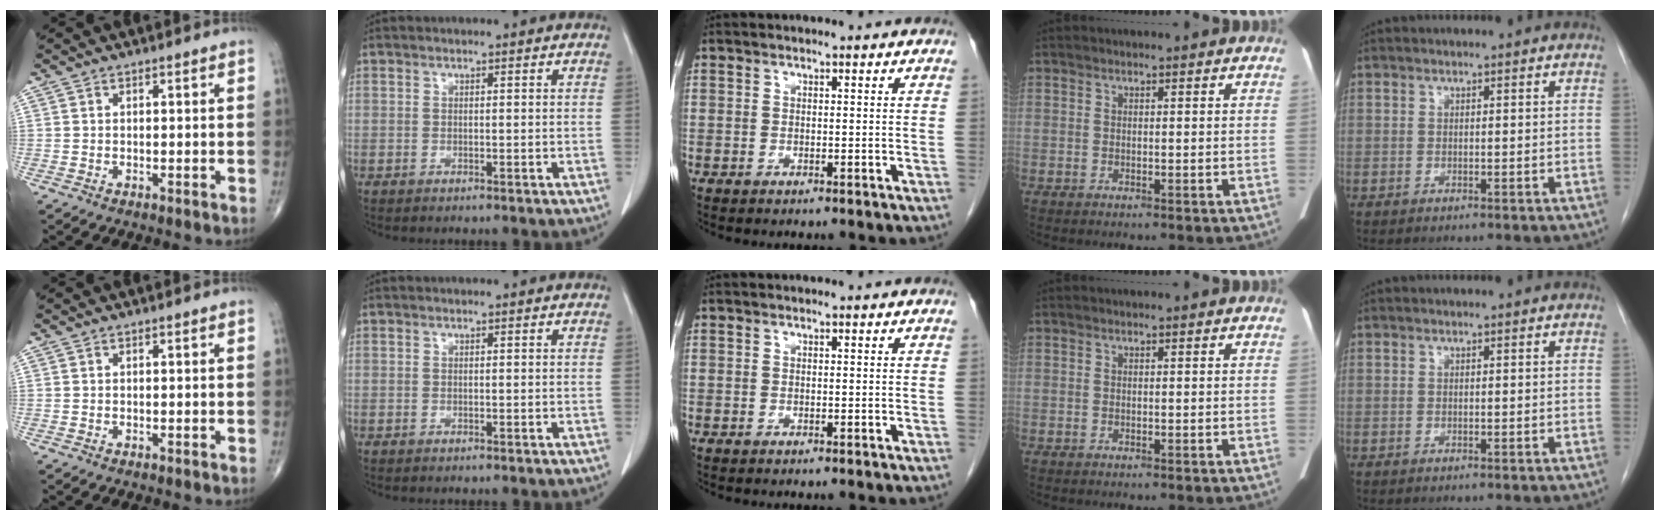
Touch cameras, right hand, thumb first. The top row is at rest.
{}